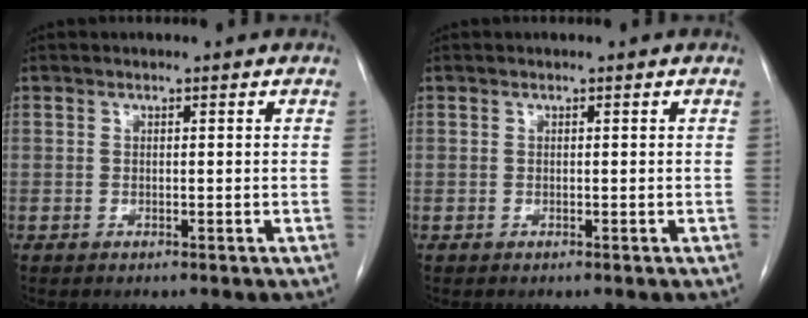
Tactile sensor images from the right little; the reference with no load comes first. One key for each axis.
{"total": 0.0}